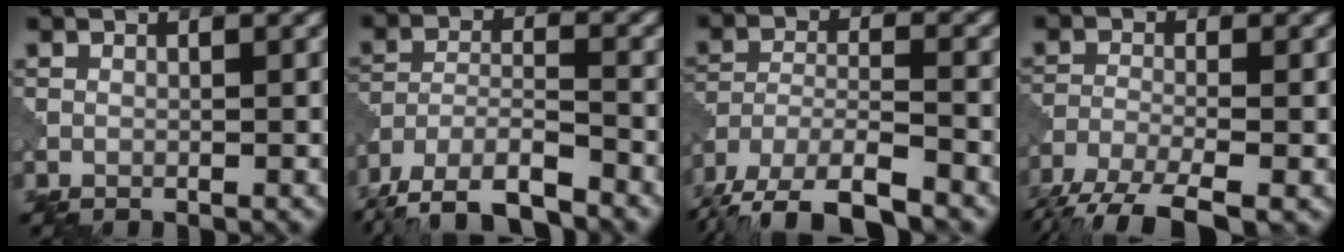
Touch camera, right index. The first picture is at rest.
{"total": 8.2, "force": [-6.8, 2.6, 3.7], "torque": [-0.059, -0.014, -0.122]}
{"total": 9.4, "force": [-7.5, 3.2, 4.7], "torque": [-0.081, -0.020, -0.130]}
{"total": 6.6, "force": [-5.0, 1.6, 4.1], "torque": [-0.076, -0.013, -0.099]}